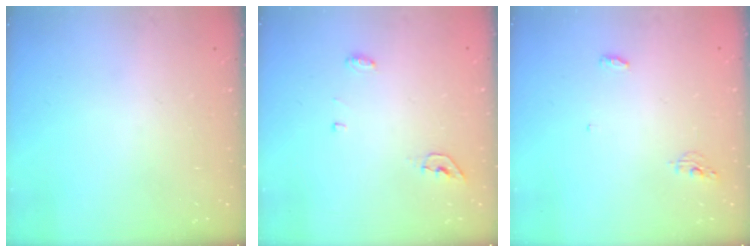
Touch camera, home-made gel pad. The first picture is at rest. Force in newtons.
{"total": 4.5, "press": 4.2, "slide": 1.5}
{"total": 4.1, "press": 4.0, "slide": 0.9}